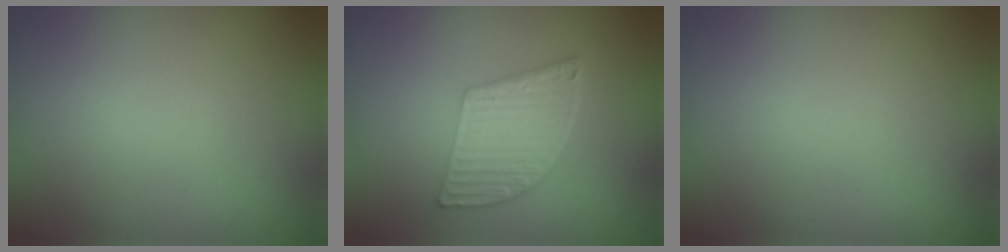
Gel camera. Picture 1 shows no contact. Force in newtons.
{"total": 6.1, "press": 4.1, "slide": 4.5}
{"total": 0.0}